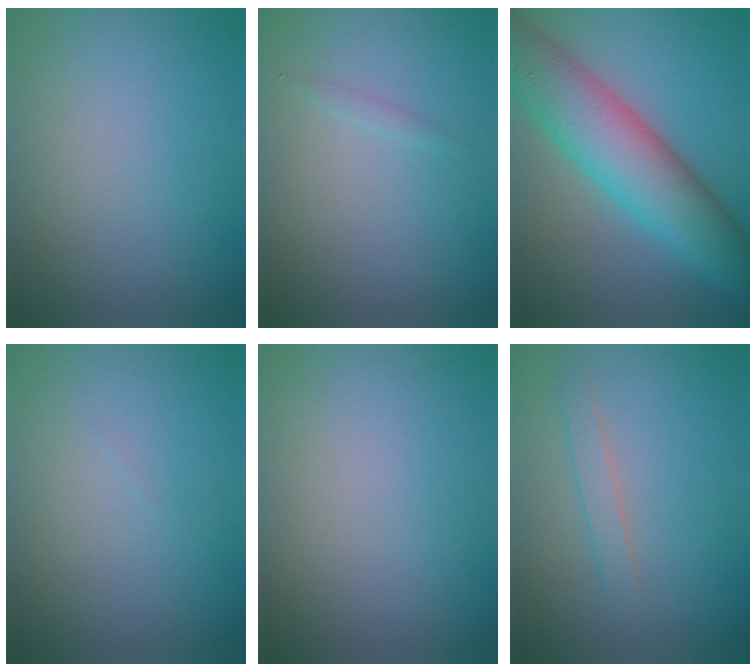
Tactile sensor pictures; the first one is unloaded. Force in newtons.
{"total": 0.5, "press": 0.5, "slide": 0.0}
{"total": 10.3, "press": 10.3, "slide": 0.4}
{"total": 0.0}
{"total": 0.0}
{"total": 1.5, "press": 1.5, "slide": 0.1}